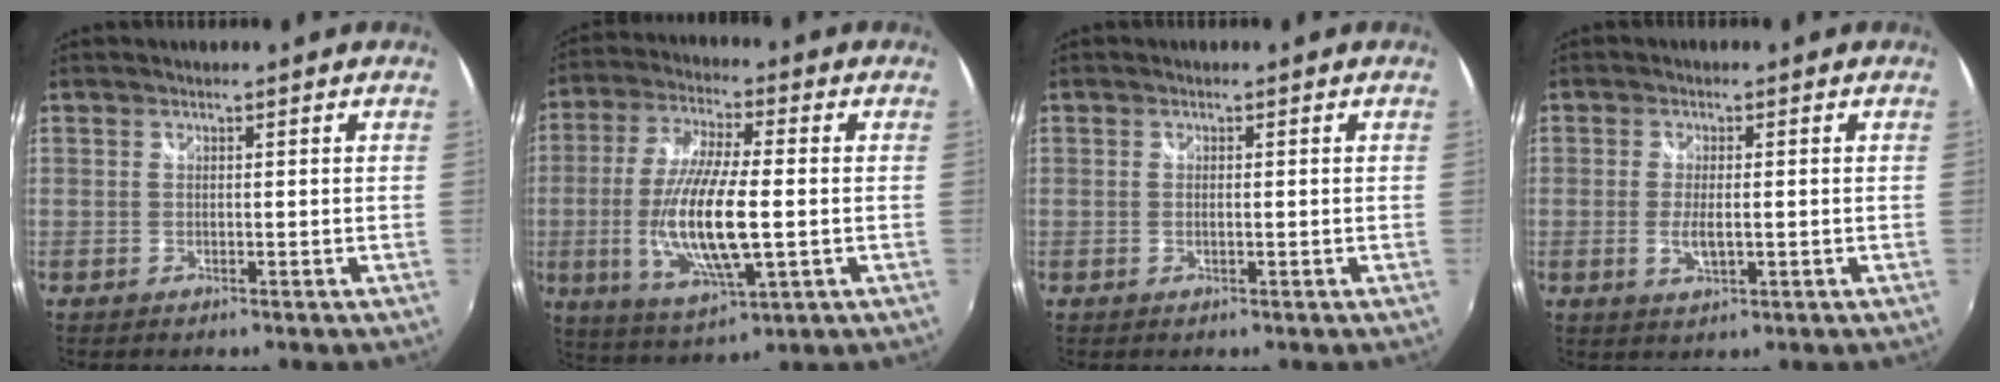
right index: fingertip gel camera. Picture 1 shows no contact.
{"total": 16.2, "force": [-2.2, 4.2, 15.5], "torque": [-0.310, -0.014, -0.036]}
{"total": 1.0, "force": [0.0, 0.3, 1.0], "torque": [-0.020, 0.000, -0.002]}
{"total": 4.1, "force": [-0.7, 1.3, 3.8], "torque": [-0.072, -0.008, -0.011]}